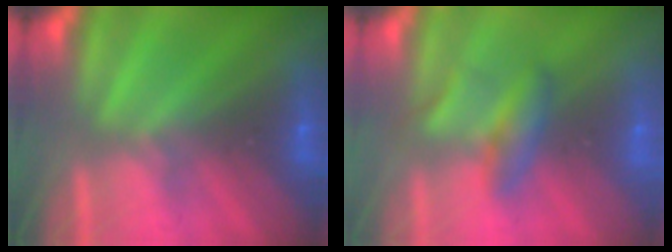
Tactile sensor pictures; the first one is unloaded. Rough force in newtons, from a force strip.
{"total": 2.2}